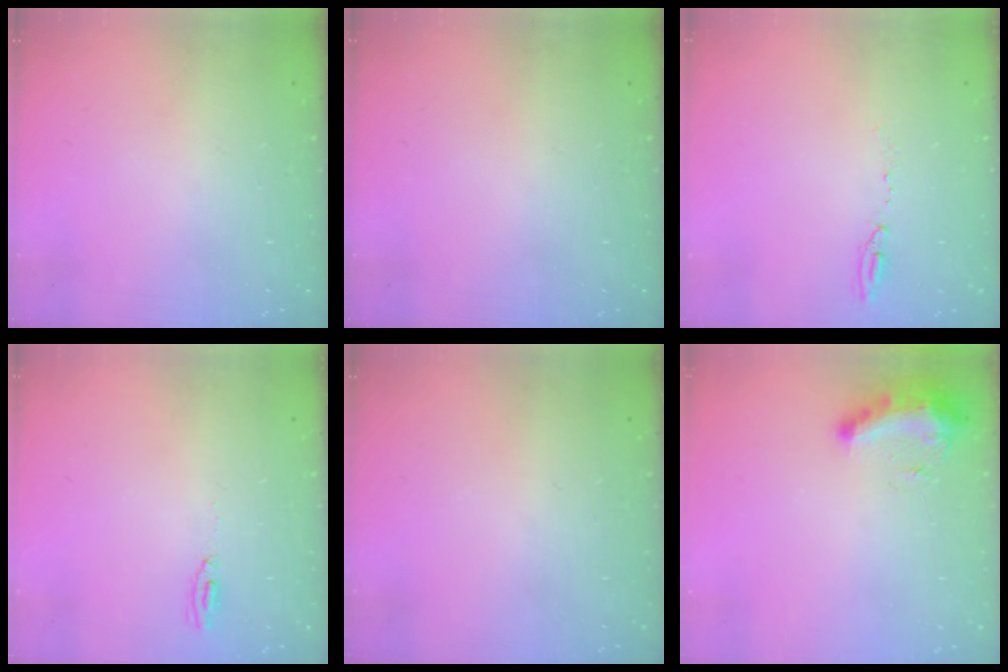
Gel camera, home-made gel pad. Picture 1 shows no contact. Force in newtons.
{"total": 0.0}
{"total": 5.7, "press": 5.7, "slide": 0.7}
{"total": 4.8, "press": 2.7, "slide": 4.0}
{"total": 1.0, "press": 0.0, "slide": 1.0}
{"total": 9.8, "press": 9.8, "slide": 0.5}